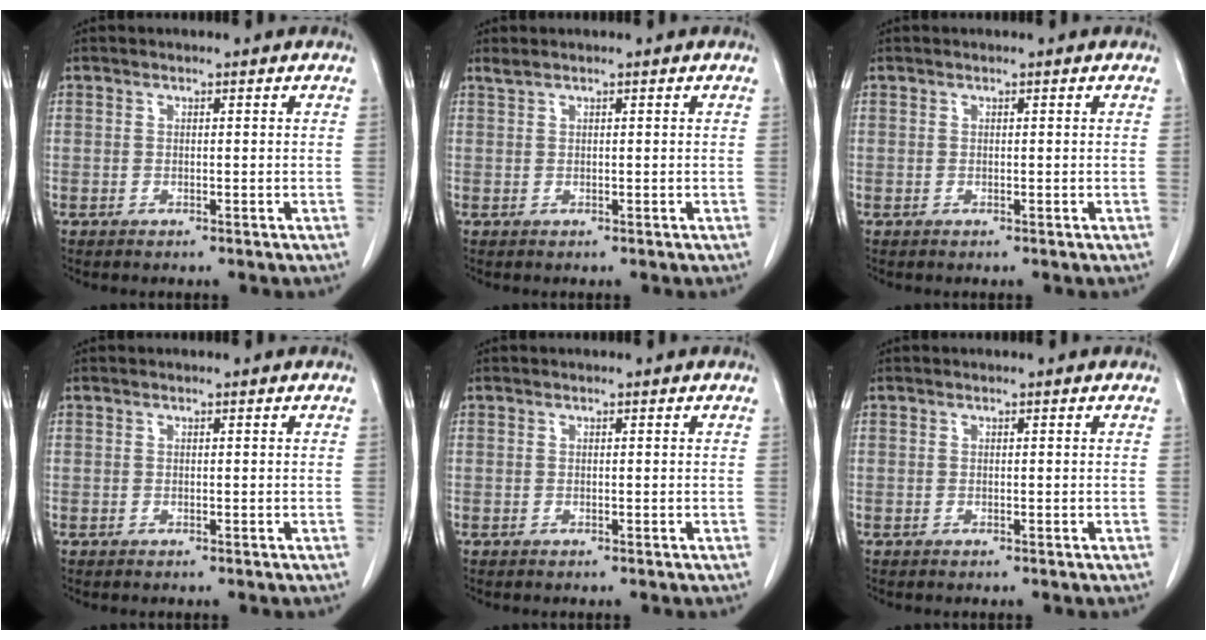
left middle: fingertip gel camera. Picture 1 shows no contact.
{"total": 0.7, "force": [0.6, -0.1, 0.3], "torque": [-0.014, 0.010, 0.018]}
{"total": 0.0}
{"total": 0.0}
{"total": 0.0}
{"total": 0.0}